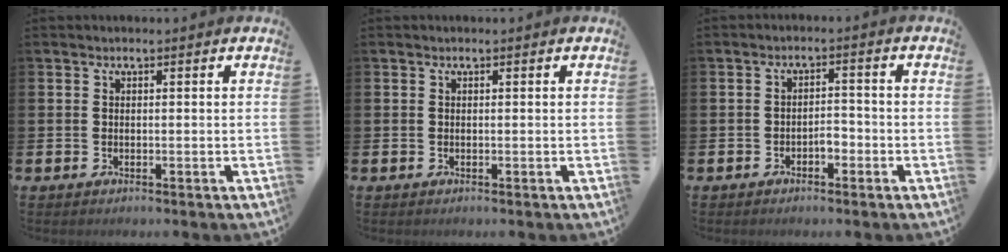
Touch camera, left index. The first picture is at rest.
{"total": 0.0}
{"total": 2.0, "force": [-1.3, 1.1, 1.2], "torque": [-0.033, 0.008, -0.025]}